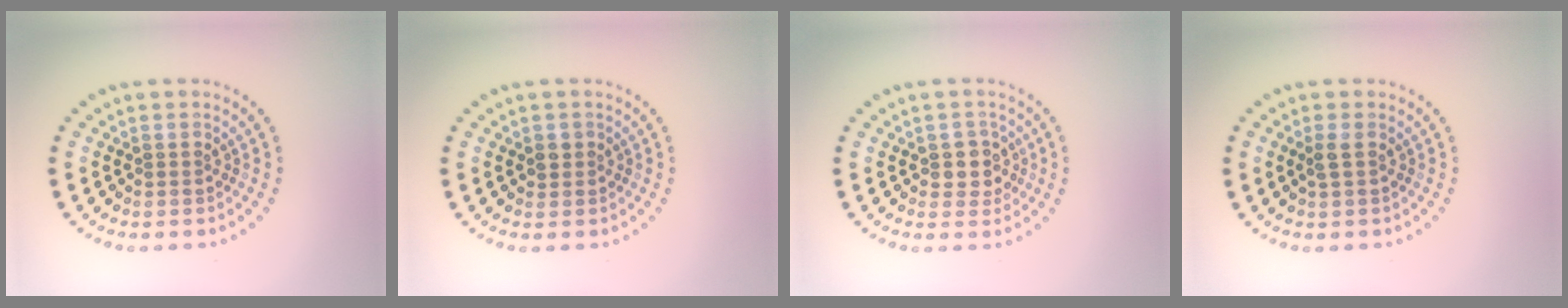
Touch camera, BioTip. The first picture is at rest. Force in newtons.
{"total": 1.0, "press": 0.8, "slide": 0.5}
{"total": 2.4, "press": 2.1, "slide": 1.2}
{"total": 0.8, "press": 0.8, "slide": 0.3}